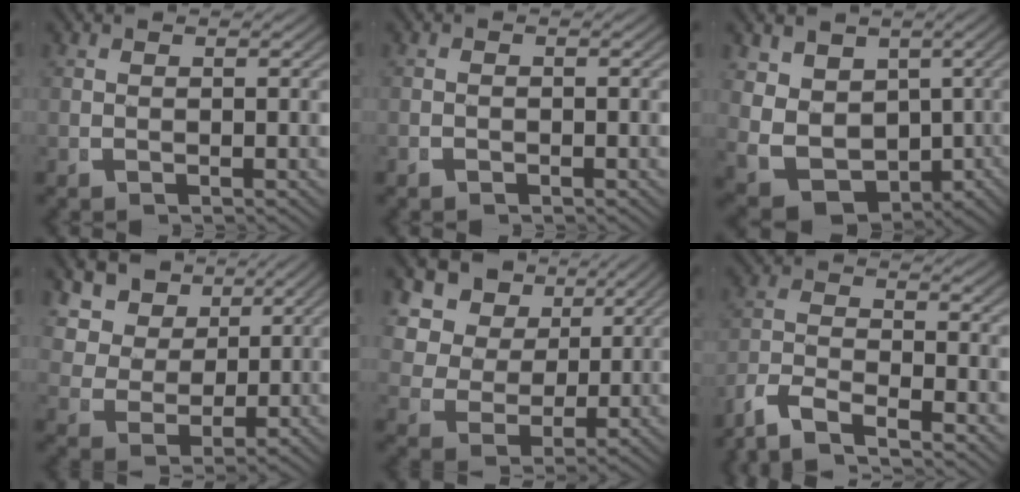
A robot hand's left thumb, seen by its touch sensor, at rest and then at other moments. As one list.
[{"total": 0.7, "force": [-0.6, 0.3, 0.1], "torque": [-0.005, -0.004, -0.012]}, {"total": 11.7, "force": [-2.5, 9.4, 6.6], "torque": [-0.168, -0.072, -0.015]}, {"total": 9.2, "force": [3.3, 7.0, 4.9], "torque": [-0.111, -0.019, 0.060]}, {"total": 10.8, "force": [3.3, 8.5, 5.8], "torque": [-0.140, -0.023, 0.057]}, {"total": 6.8, "force": [-4.6, 3.5, 3.6], "torque": [-0.074, -0.019, -0.078]}]